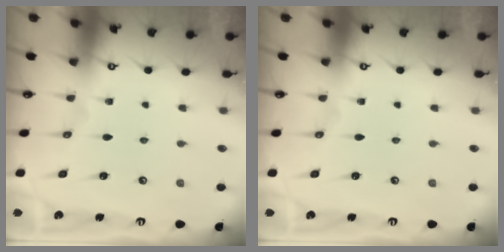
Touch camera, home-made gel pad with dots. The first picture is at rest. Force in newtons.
{"total": 0.0}